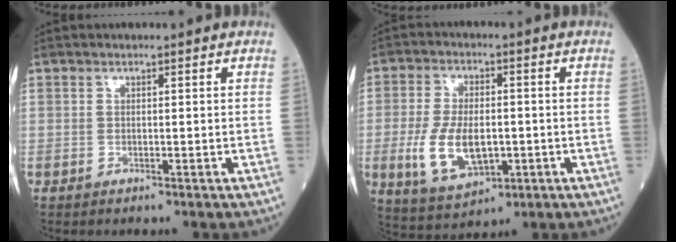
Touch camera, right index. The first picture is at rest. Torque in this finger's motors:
{"motor_torque": [0.79, -0.54, 0.76, 0.21]}